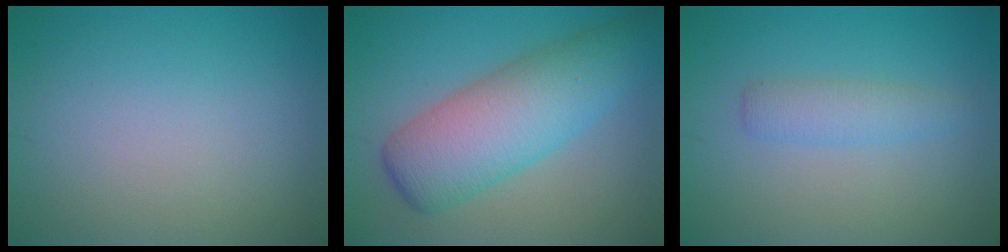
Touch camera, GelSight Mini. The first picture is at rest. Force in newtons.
{"total": 6.7, "press": 6.7, "slide": 0.1}
{"total": 2.1, "press": 2.1, "slide": 0.1}